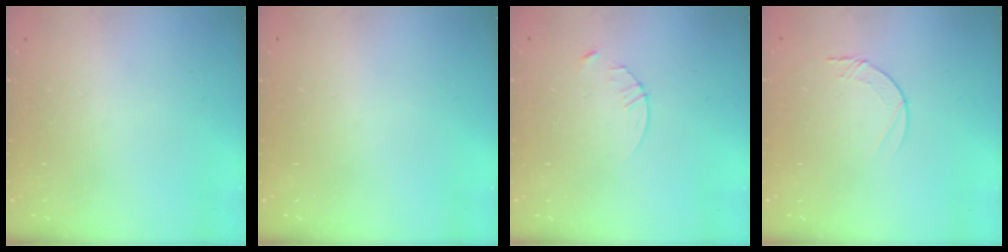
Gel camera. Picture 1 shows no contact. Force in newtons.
{"total": 0.0}
{"total": 3.3, "press": 3.2, "slide": 0.4}
{"total": 4.2, "press": 4.2, "slide": 0.5}